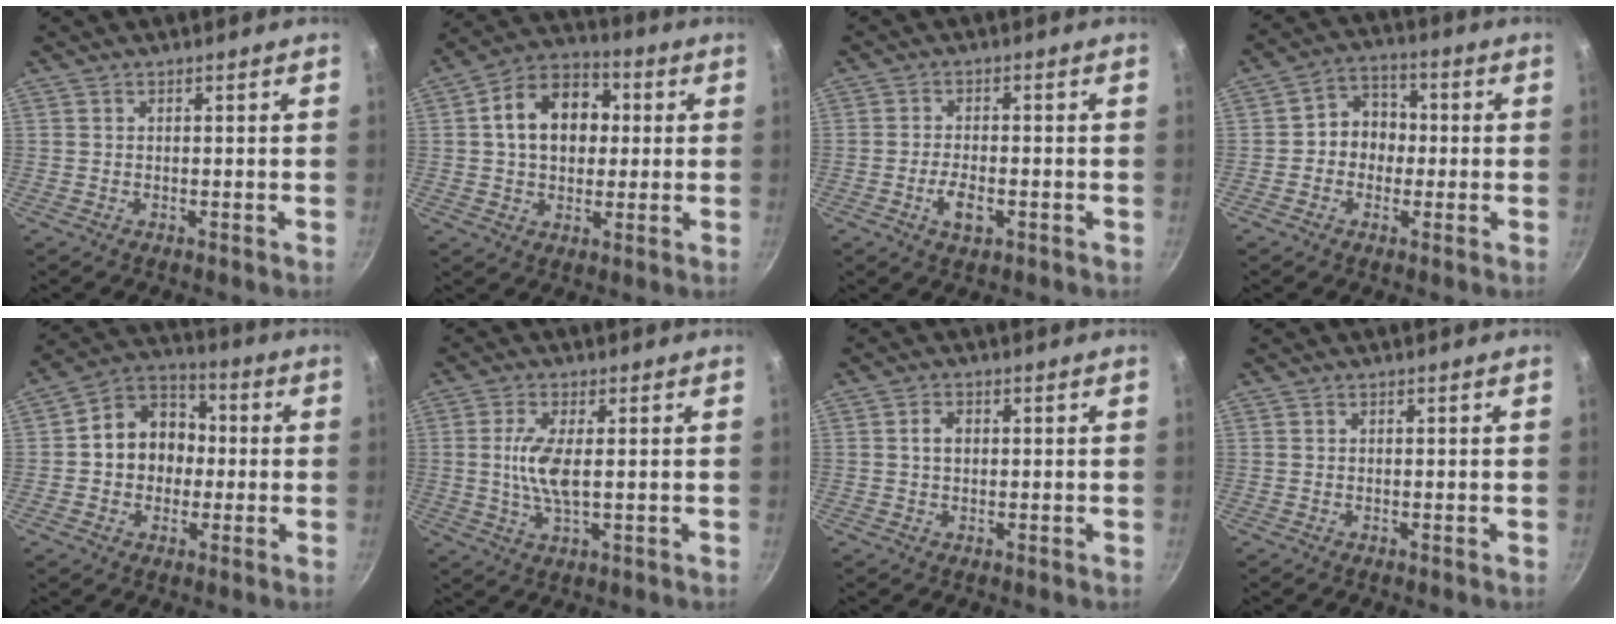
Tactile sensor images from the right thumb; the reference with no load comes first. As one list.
[{"total": 14.1, "force": [2.0, 10.3, 9.4], "torque": [-0.117, 0.025, 0.017]}, {"total": 4.8, "force": [-1.7, 2.3, 3.8], "torque": [-0.069, 0.010, -0.032]}, {"total": 7.6, "force": [-0.5, 6.5, 3.8], "torque": [-0.014, 0.021, -0.021]}, {"total": 12.4, "force": [-0.2, 10.4, 6.9], "torque": [-0.063, 0.032, -0.024]}, {"total": 3.6, "force": [0.2, 1.0, 3.4], "torque": [-0.080, -0.001, 0.004]}, {"total": 2.6, "force": [0.3, 1.9, 1.8], "torque": [-0.022, 0.007, 0.004]}, {"total": 0.0}]